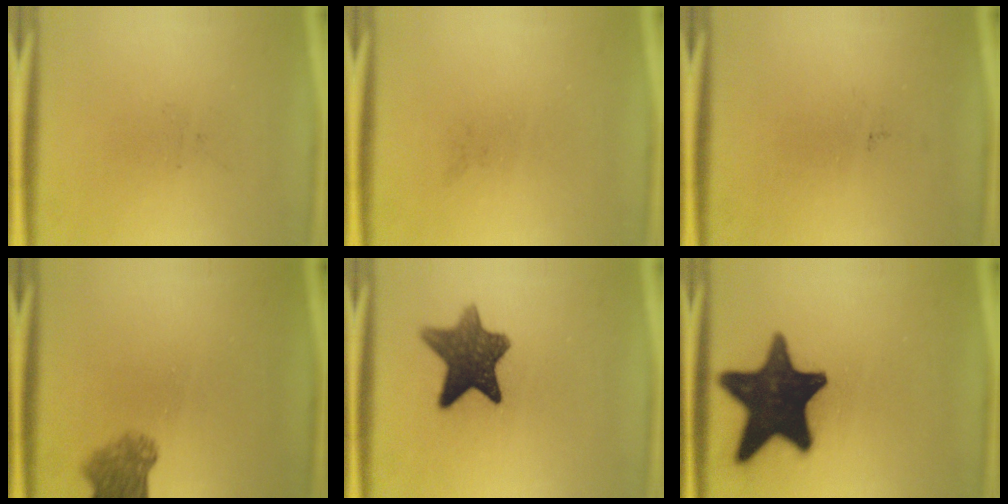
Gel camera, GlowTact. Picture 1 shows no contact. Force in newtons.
{"total": 0.0}
{"total": 0.0}
{"total": 5.4}
{"total": 10.0}
{"total": 19.1}